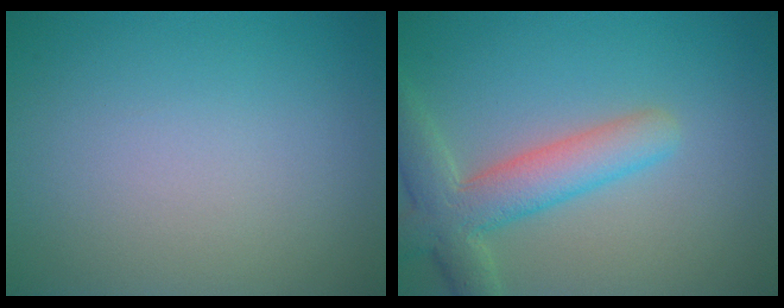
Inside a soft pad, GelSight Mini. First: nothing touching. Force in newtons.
{"total": 5.4, "press": 5.4, "slide": 0.4}